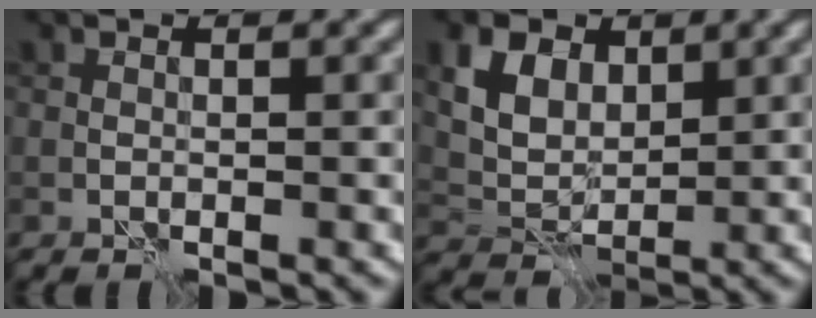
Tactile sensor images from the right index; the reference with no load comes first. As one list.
[{"total": 5.7, "force": [2.5, 4.0, 3.2], "torque": [-0.083, -0.006, 0.057]}]